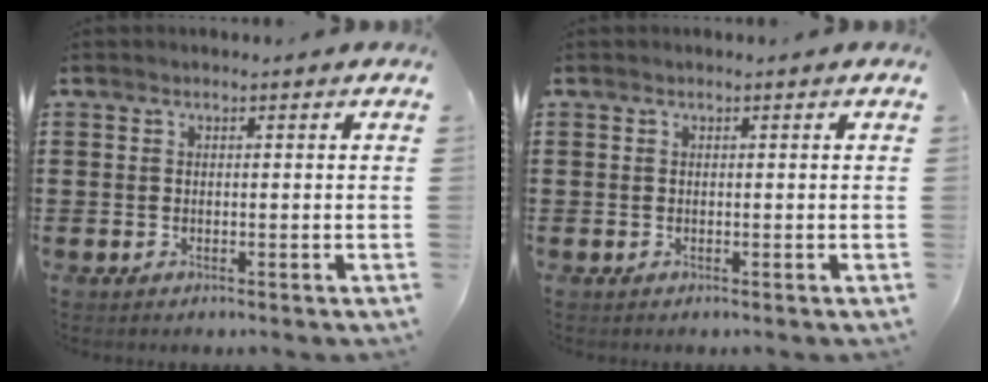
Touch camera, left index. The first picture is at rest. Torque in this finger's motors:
{"motor_torque": [-0.70, 0.75, -0.02, -0.01]}